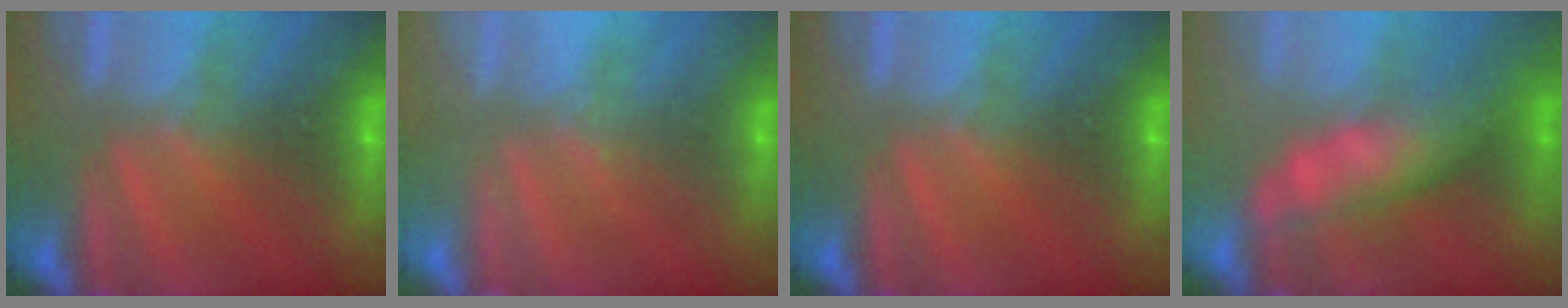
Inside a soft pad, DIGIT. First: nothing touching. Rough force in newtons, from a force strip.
{"total": 2.3}
{"total": 0.0}
{"total": 4.5}